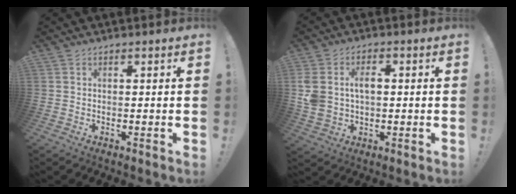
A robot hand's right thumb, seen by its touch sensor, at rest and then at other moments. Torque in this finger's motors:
{"motor_torque": [0.22, 0.17, 0.16, 0.58, 0.07]}